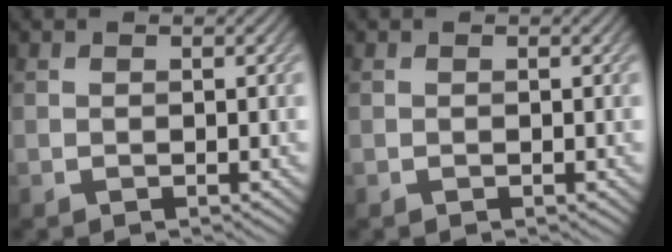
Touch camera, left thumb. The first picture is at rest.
{"total": 0.0}